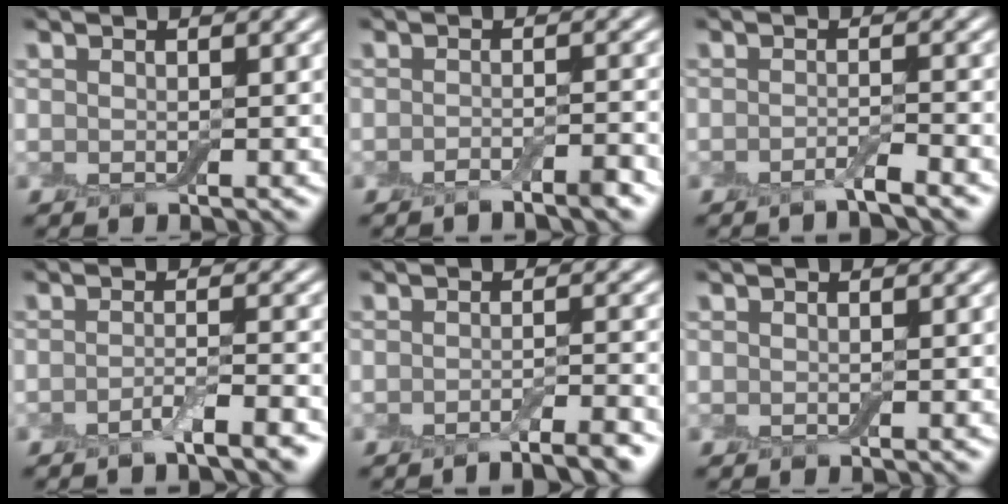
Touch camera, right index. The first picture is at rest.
{"total": 2.0, "force": [-1.4, 0.3, 1.4], "torque": [-0.014, 0.001, -0.030]}
{"total": 1.9, "force": [-1.2, 0.2, 1.4], "torque": [-0.018, 0.001, -0.029]}
{"total": 2.6, "force": [-1.7, 0.4, 2.0], "torque": [-0.030, 0.002, -0.038]}
{"total": 3.5, "force": [-2.4, 0.6, 2.4], "torque": [-0.026, 0.003, -0.042]}
{"total": 0.0}